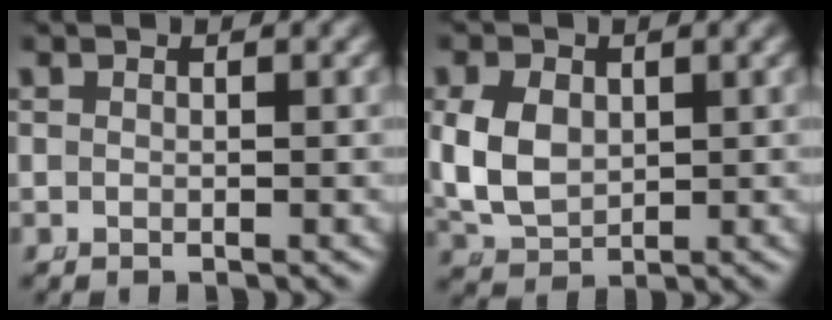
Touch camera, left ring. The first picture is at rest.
{"total": 6.0, "force": [-0.1, 4.9, 3.4], "torque": [-0.094, -0.024, 0.016]}